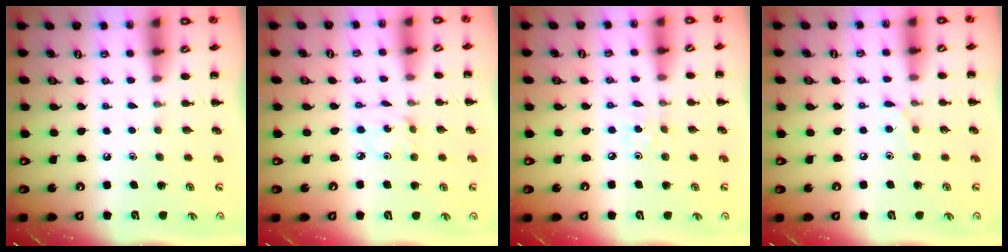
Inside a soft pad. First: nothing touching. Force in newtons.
{"total": 1.5, "press": 1.4, "slide": 0.5}
{"total": 2.0, "press": 1.9, "slide": 0.6}
{"total": 5.1, "press": 4.9, "slide": 1.6}